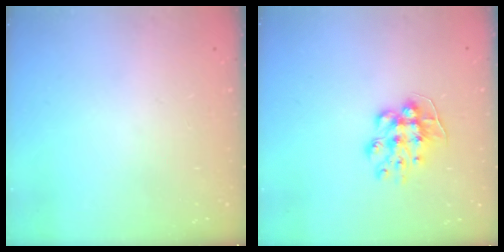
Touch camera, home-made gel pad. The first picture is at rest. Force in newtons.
{"total": 9.4, "press": 9.4, "slide": 0.5}